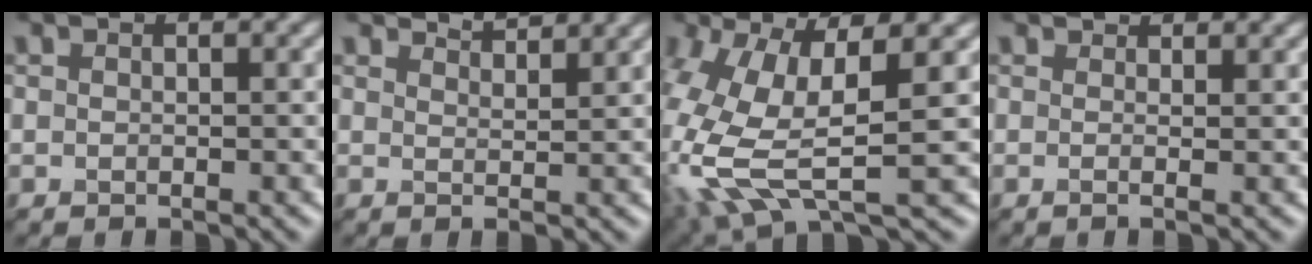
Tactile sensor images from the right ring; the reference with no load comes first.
{"total": 2.9, "force": [2.7, 0.2, 0.9], "torque": [-0.010, -0.001, 0.035]}
{"total": 11.4, "force": [-0.9, 5.5, 9.9], "torque": [-0.236, -0.030, -0.011]}
{"total": 2.5, "force": [1.8, 0.7, 1.6], "torque": [-0.021, -0.010, 0.002]}